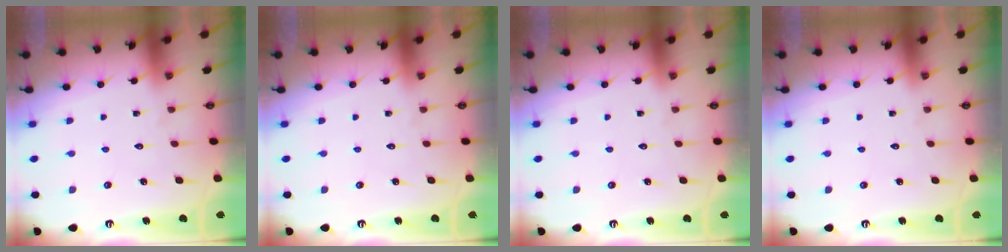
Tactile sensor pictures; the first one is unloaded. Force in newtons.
{"total": 0.0}
{"total": 0.0}
{"total": 0.0}